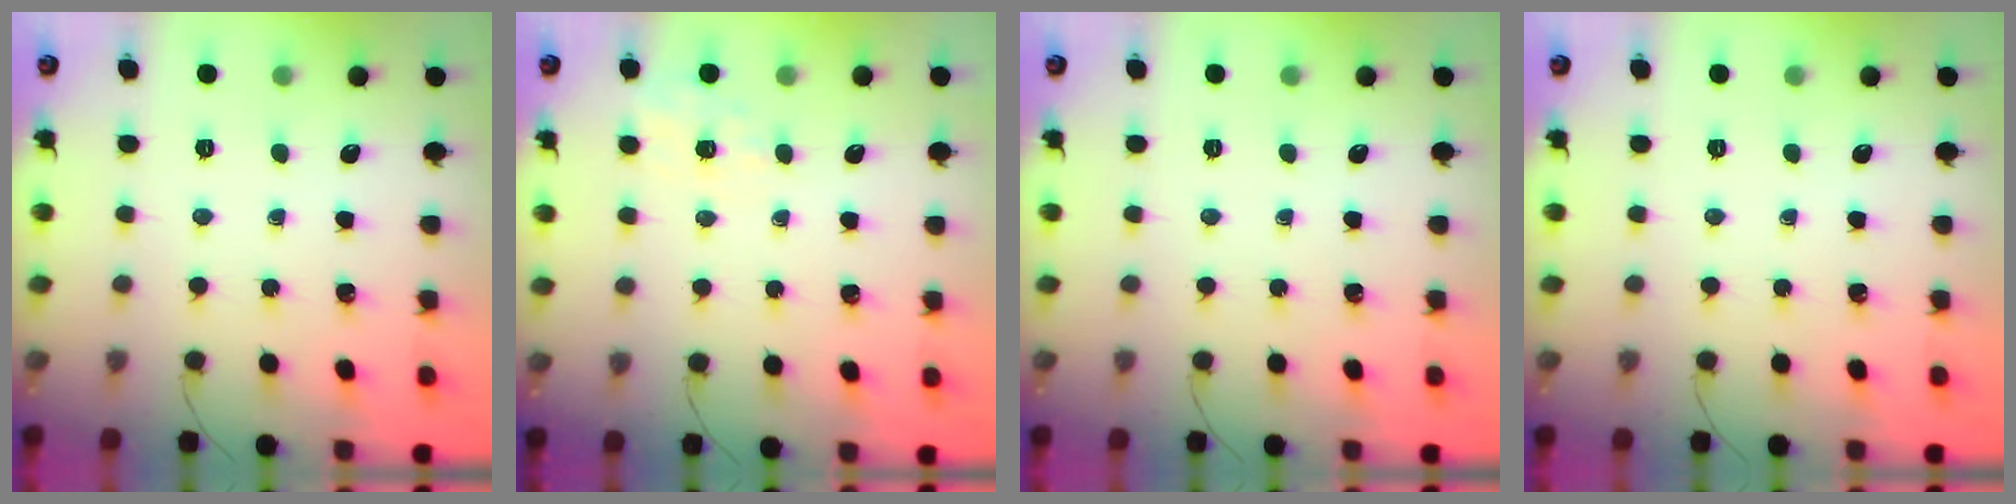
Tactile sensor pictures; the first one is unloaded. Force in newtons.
{"total": 1.4, "press": 0.4, "slide": 1.4}
{"total": 0.0}
{"total": 0.0}